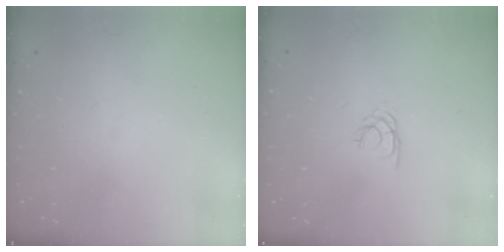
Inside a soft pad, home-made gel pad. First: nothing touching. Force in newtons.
{"total": 1.7, "press": 1.7, "slide": 0.1}